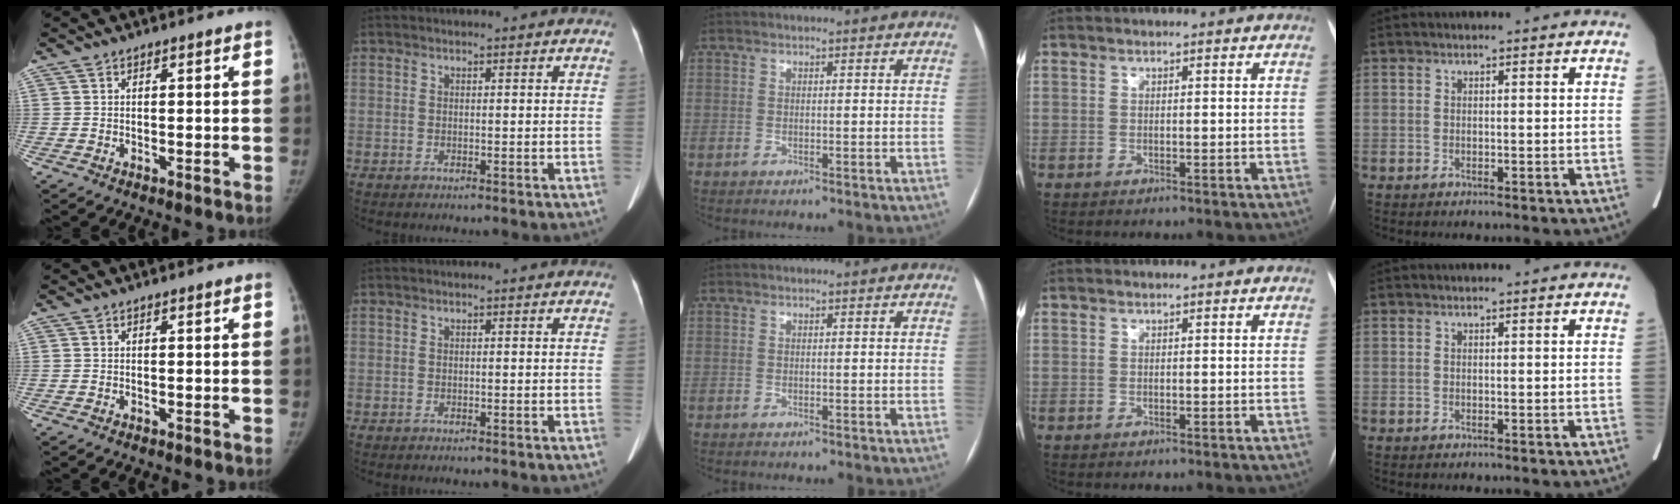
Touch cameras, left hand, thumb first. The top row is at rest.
{}